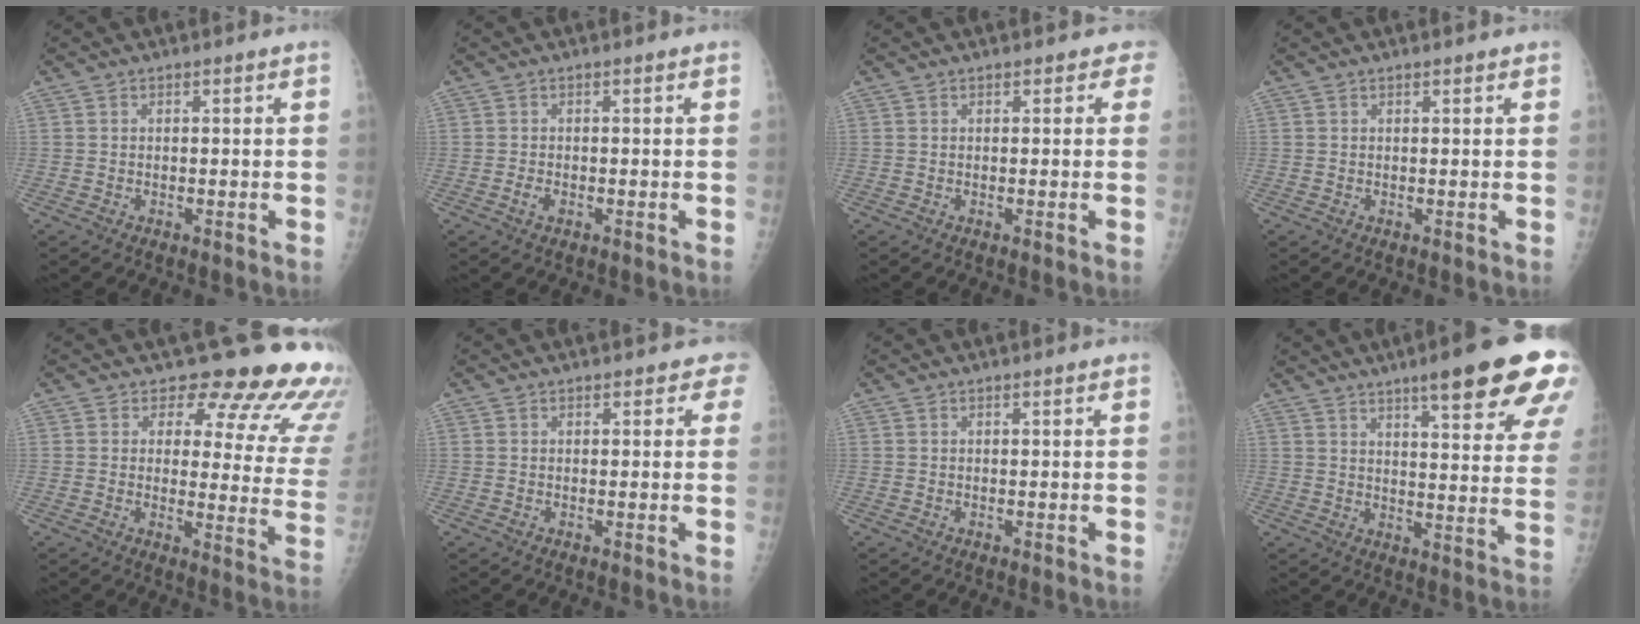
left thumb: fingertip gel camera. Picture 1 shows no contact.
{"total": 1.3, "force": [-0.5, 0.8, 1.0], "torque": [-0.019, 0.000, -0.009]}
{"total": 1.7, "force": [1.1, 1.2, 0.6], "torque": [0.021, 0.000, 0.003]}
{"total": 0.8, "force": [0.6, 0.2, 0.4], "torque": [-0.005, 0.000, 0.007]}
{"total": 17.9, "force": [15.2, 6.7, 6.5], "torque": [-0.023, -0.117, 0.154]}
{"total": 2.1, "force": [1.5, 1.3, 0.7], "torque": [0.021, -0.001, 0.007]}
{"total": 0.0}
{"total": 20.6, "force": [13.1, 3.4, 15.5], "torque": [-0.185, -0.050, 0.168]}